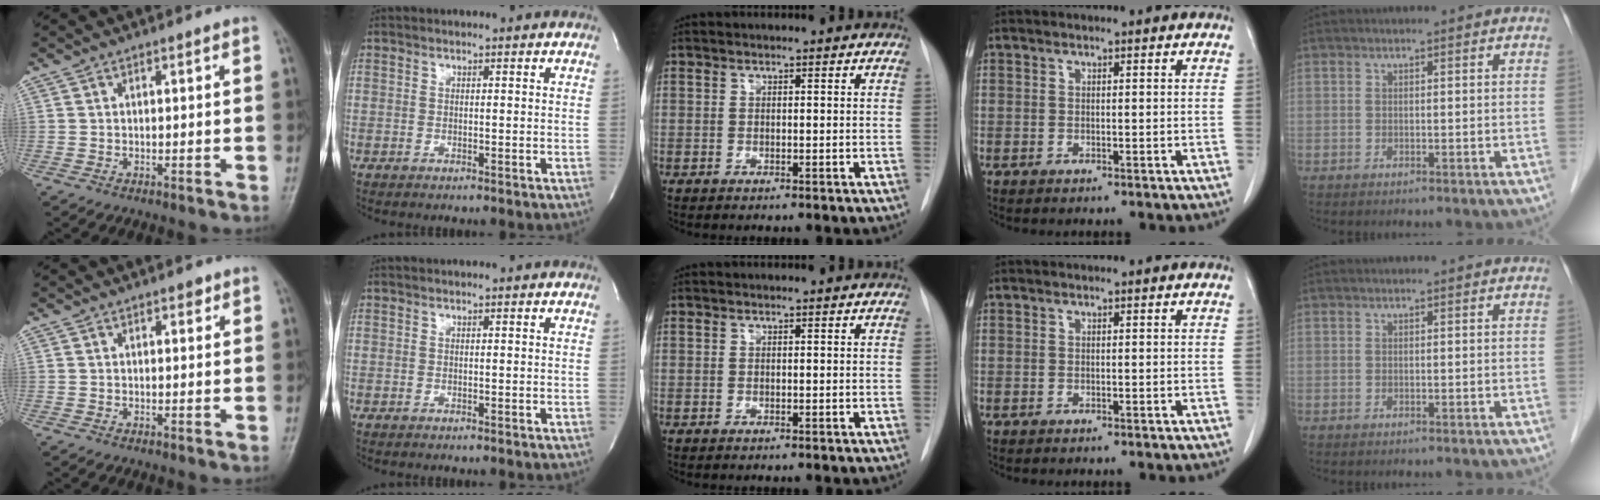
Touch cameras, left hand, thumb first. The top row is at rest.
{"thumb": {"total": 1.2, "force": [0.8, 0.6, 0.7], "torque": [-0.002, -0.002, 0.008]}}